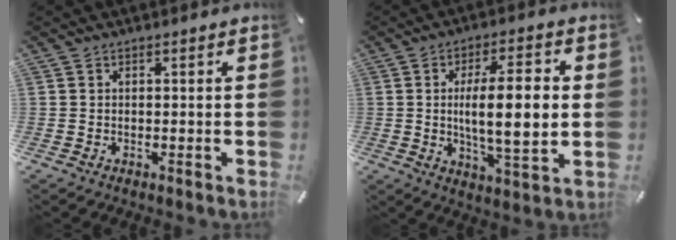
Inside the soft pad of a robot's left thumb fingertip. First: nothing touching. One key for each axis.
{"total": 14.3, "fx": 0.8, "fy": 4.6, "fz": 13.5, "tx": -0.225, "ty": 0.001, "tz": 0.009}